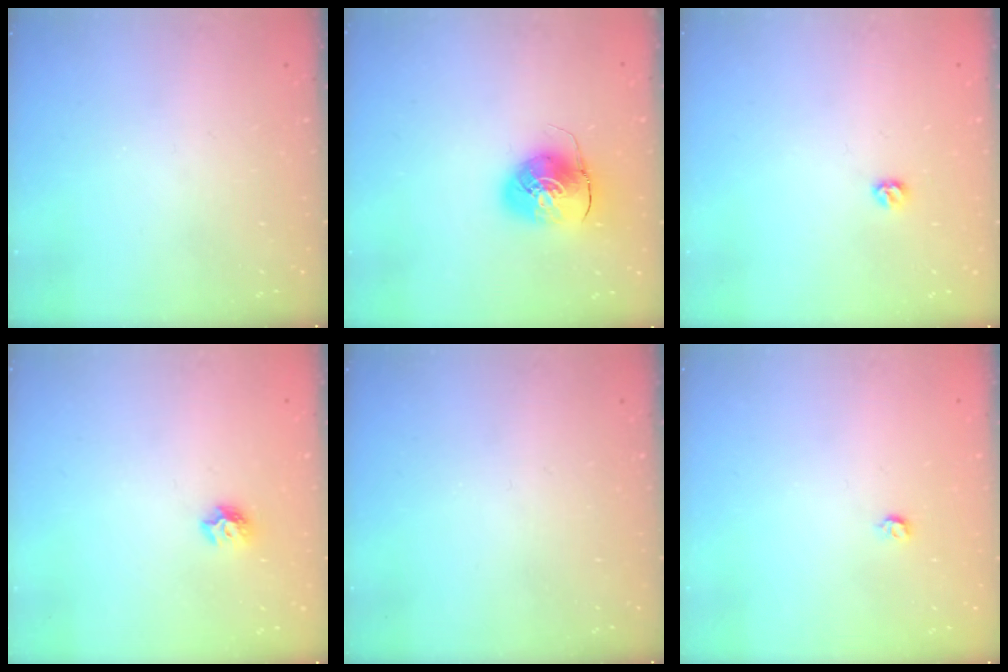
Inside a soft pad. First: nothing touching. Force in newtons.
{"total": 9.2, "press": 9.1, "slide": 1.4}
{"total": 5.1, "press": 5.0, "slide": 0.7}
{"total": 5.1, "press": 5.0, "slide": 0.6}
{"total": 0.0}
{"total": 3.5, "press": 3.4, "slide": 0.6}